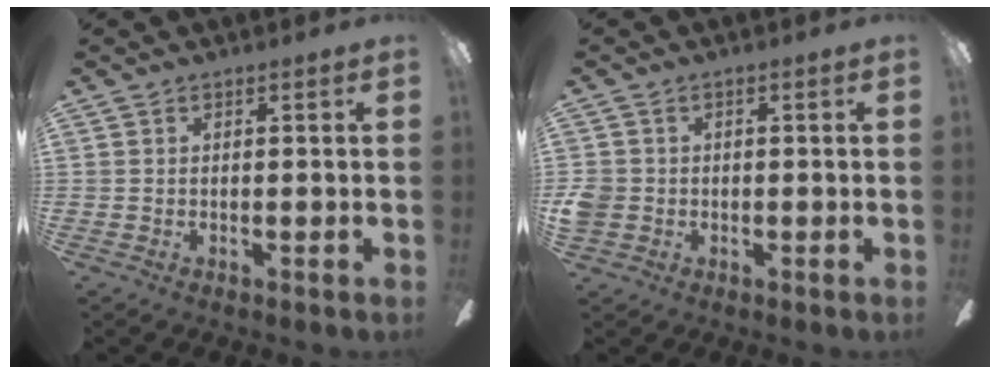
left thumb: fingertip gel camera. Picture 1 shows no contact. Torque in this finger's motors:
{"motor_torque": [-0.12, 0.13, -0.06, 0.01, 0.00]}